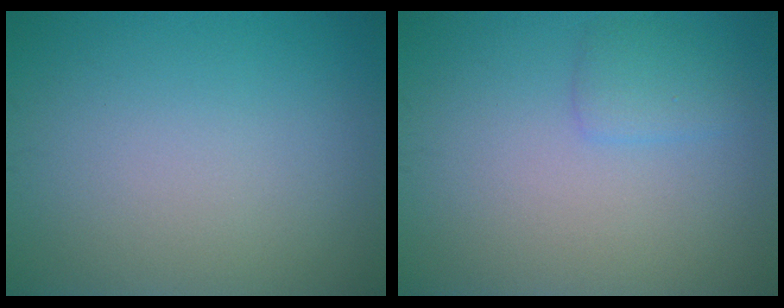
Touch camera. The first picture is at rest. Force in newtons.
{"total": 1.6, "press": 1.6, "slide": 0.1}